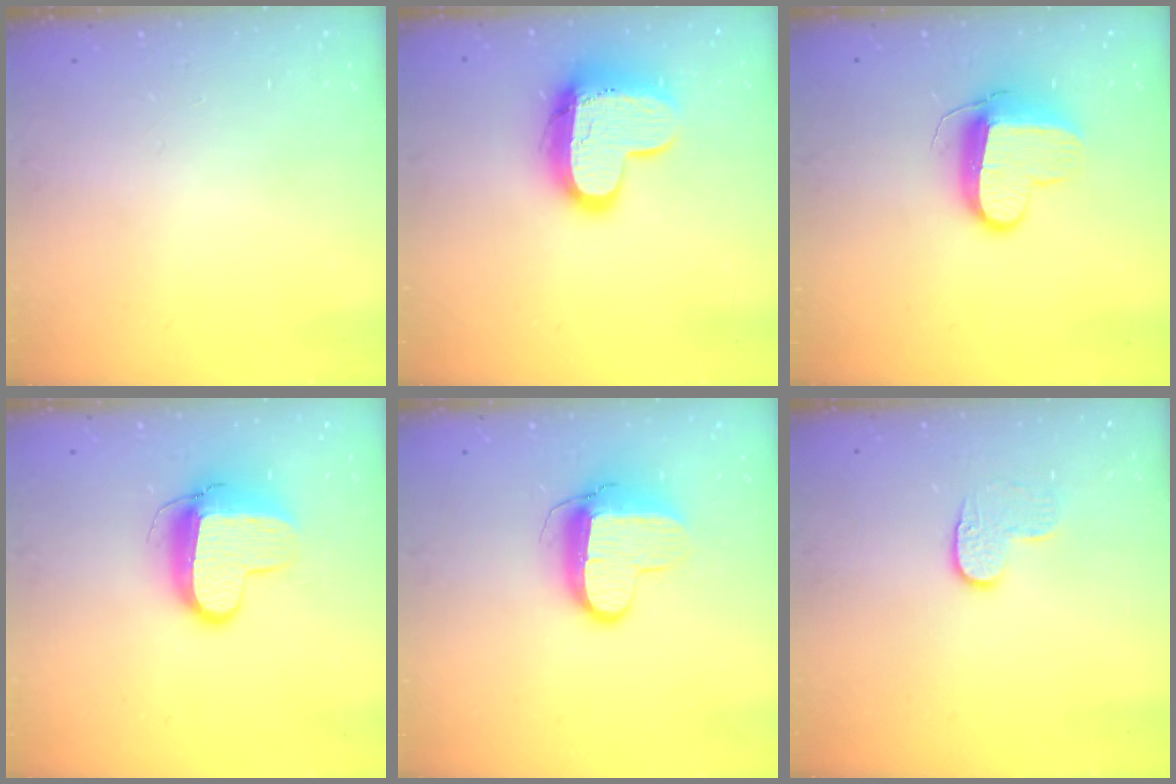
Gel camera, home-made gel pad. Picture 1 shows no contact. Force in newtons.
{"total": 15.1, "press": 15.0, "slide": 1.2}
{"total": 10.3, "press": 10.2, "slide": 1.3}
{"total": 11.6, "press": 11.5, "slide": 1.3}
{"total": 11.1, "press": 11.1, "slide": 0.8}
{"total": 6.7, "press": 6.7, "slide": 0.5}